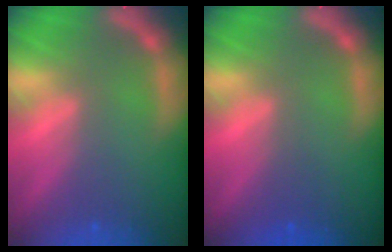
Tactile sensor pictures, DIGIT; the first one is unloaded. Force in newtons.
{"total": 0.9}